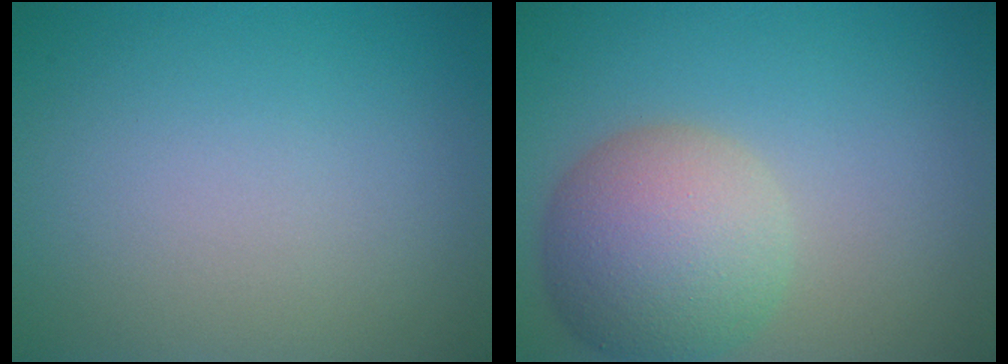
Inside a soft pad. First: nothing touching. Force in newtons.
{"total": 7.3, "press": 7.3, "slide": 0.3}